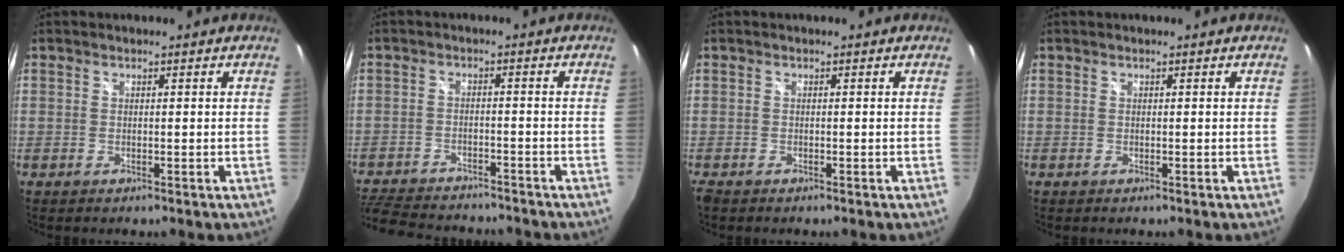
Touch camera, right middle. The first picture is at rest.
{"total": 14.9, "force": [-12.8, 4.9, 6.0], "torque": [-0.146, -0.010, -0.196]}
{"total": 1.1, "force": [-0.9, 0.5, 0.5], "torque": [-0.012, -0.005, -0.018]}
{"total": 0.0}